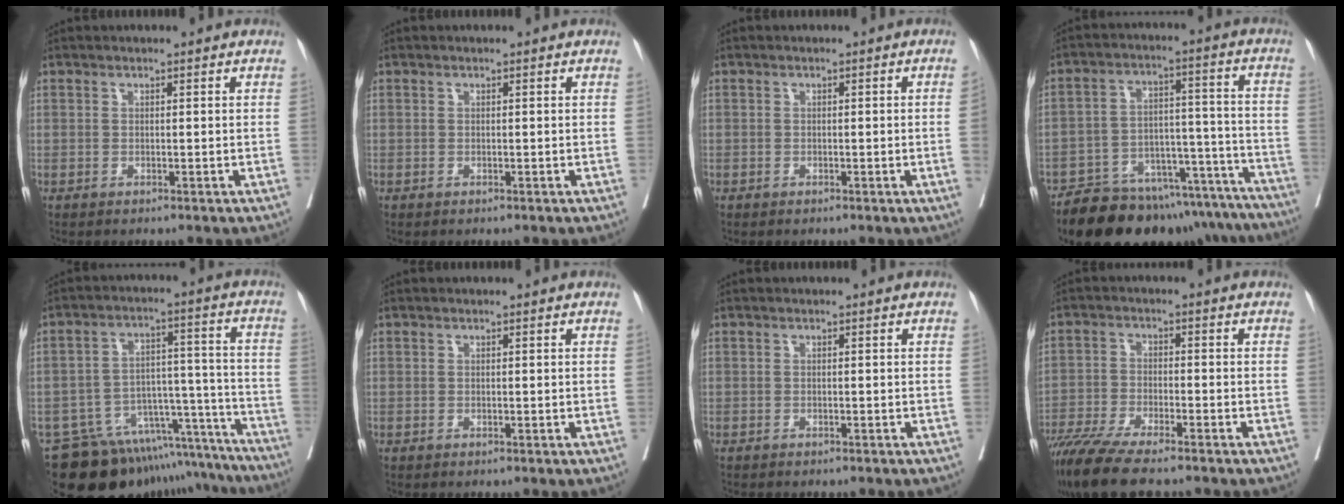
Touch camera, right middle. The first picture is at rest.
{"total": 0.6, "force": [0.6, 0.0, -0.1], "torque": [0.002, 0.004, 0.009]}
{"total": 0.9, "force": [0.4, 0.0, 0.8], "torque": [-0.012, 0.007, 0.007]}
{"total": 25.0, "force": [-21.5, 8.5, 9.6], "torque": [-0.107, 0.025, -0.294]}
{"total": 19.2, "force": [-16.7, 7.4, 5.9], "torque": [-0.055, 0.046, -0.230]}
{"total": 0.6, "force": [0.6, -0.1, -0.1], "torque": [0.000, 0.002, 0.011]}
{"total": 1.0, "force": [-0.8, 0.2, 0.6], "torque": [-0.012, 0.000, -0.009]}
{"total": 10.5, "force": [-8.3, 1.2, 6.2], "torque": [-0.104, -0.026, -0.141]}